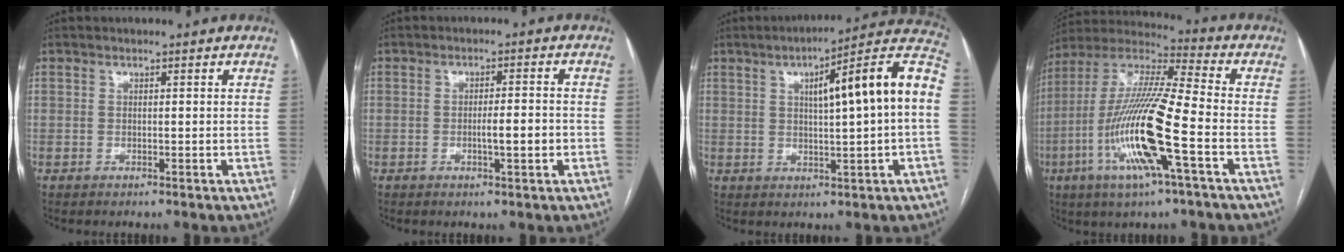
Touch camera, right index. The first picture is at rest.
{"total": 3.8, "force": [-1.0, 0.5, 3.6], "torque": [-0.061, 0.001, -0.010]}
{"total": 15.8, "force": [2.2, 0.8, 15.7], "torque": [-0.218, 0.033, 0.027]}
{"total": 18.5, "force": [-5.8, 1.3, 17.5], "torque": [-0.366, -0.010, -0.112]}